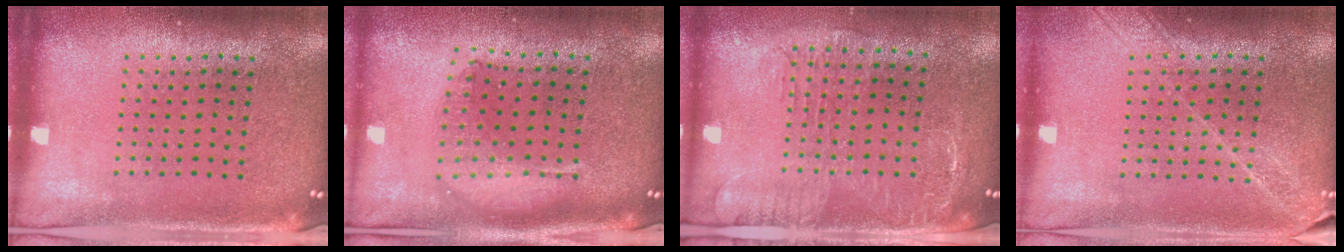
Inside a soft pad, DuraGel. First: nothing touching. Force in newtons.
{"total": 1.7, "press": 1.5, "slide": 0.9}
{"total": 1.9, "press": 1.6, "slide": 1.1}
{"total": 1.6, "press": 1.5, "slide": 0.7}